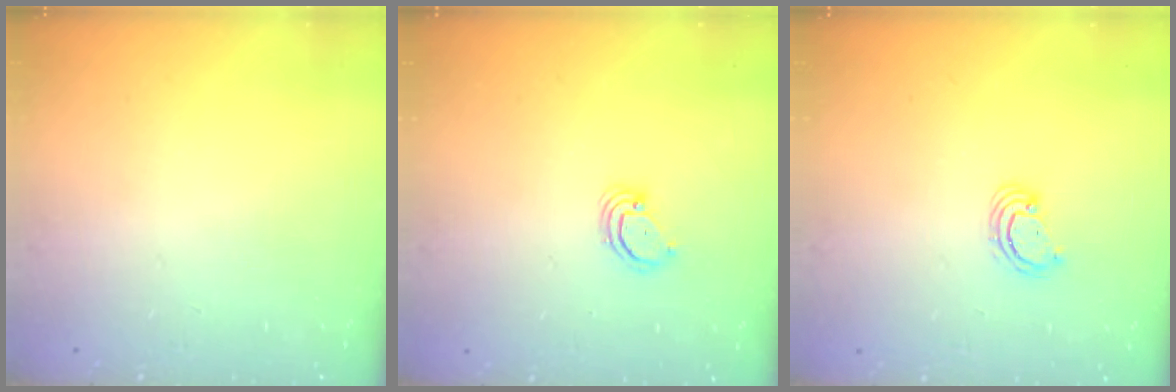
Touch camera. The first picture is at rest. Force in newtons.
{"total": 2.8, "press": 2.8, "slide": 0.3}
{"total": 2.5, "press": 2.5, "slide": 0.3}